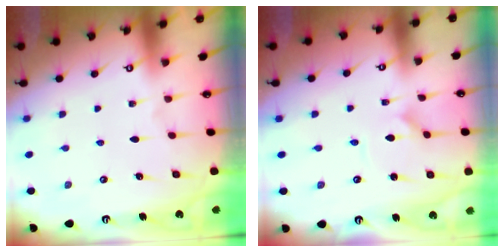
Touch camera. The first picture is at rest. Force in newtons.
{"total": 1.0, "press": 1.0, "slide": 0.2}